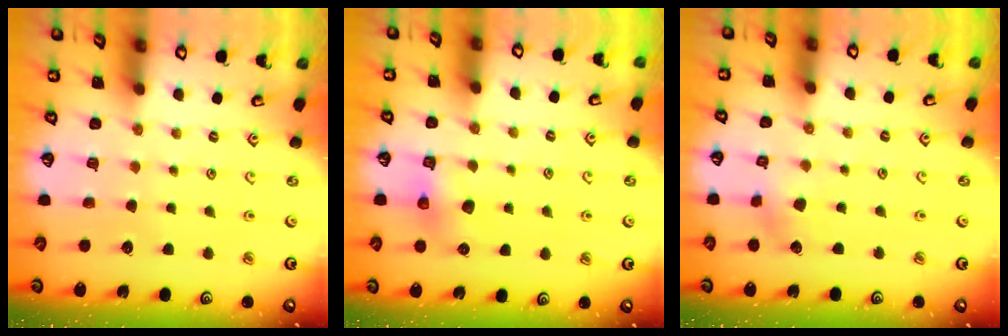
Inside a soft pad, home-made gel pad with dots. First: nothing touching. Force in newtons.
{"total": 6.5, "press": 6.5, "slide": 0.5}
{"total": 3.6, "press": 3.6, "slide": 0.3}